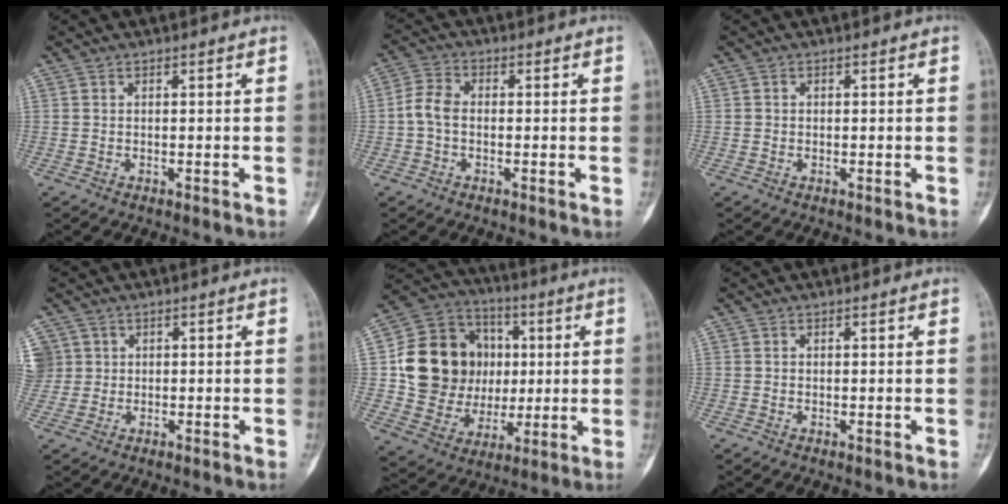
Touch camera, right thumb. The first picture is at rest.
{"total": 4.7, "force": [-0.7, 3.2, 3.4], "torque": [-0.065, 0.014, -0.022]}
{"total": 0.5, "force": [-0.1, 0.5, 0.1], "torque": [-0.001, 0.003, -0.002]}
{"total": 5.1, "force": [1.1, 4.9, 0.7], "torque": [0.003, 0.019, 0.023]}
{"total": 20.5, "force": [2.1, 17.1, 11.0], "torque": [-0.156, 0.021, 0.054]}
{"total": 0.0}